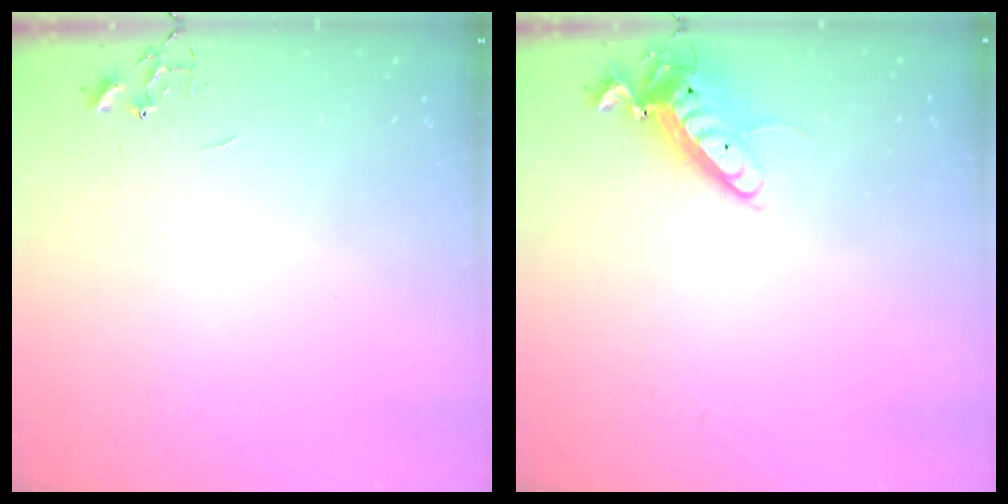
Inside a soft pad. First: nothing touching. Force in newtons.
{"total": 11.9, "press": 11.7, "slide": 2.2}